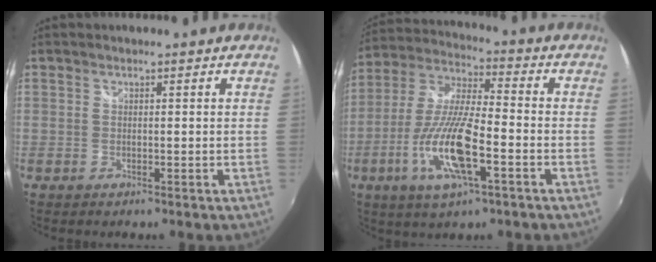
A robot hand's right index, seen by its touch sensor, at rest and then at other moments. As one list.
[{"total": 15.6, "force": [-5.8, 3.7, 13.9], "torque": [-0.292, -0.014, -0.114]}]